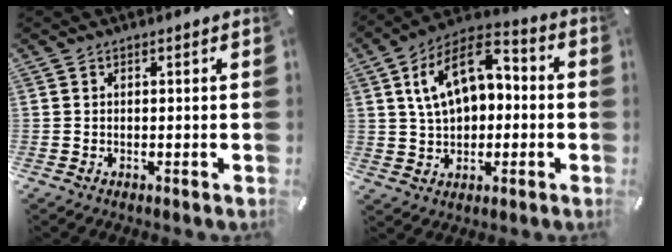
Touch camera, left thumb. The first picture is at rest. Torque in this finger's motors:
{"motor_torque": [2.22, 2.78, 0.47, -0.08, 0.20]}